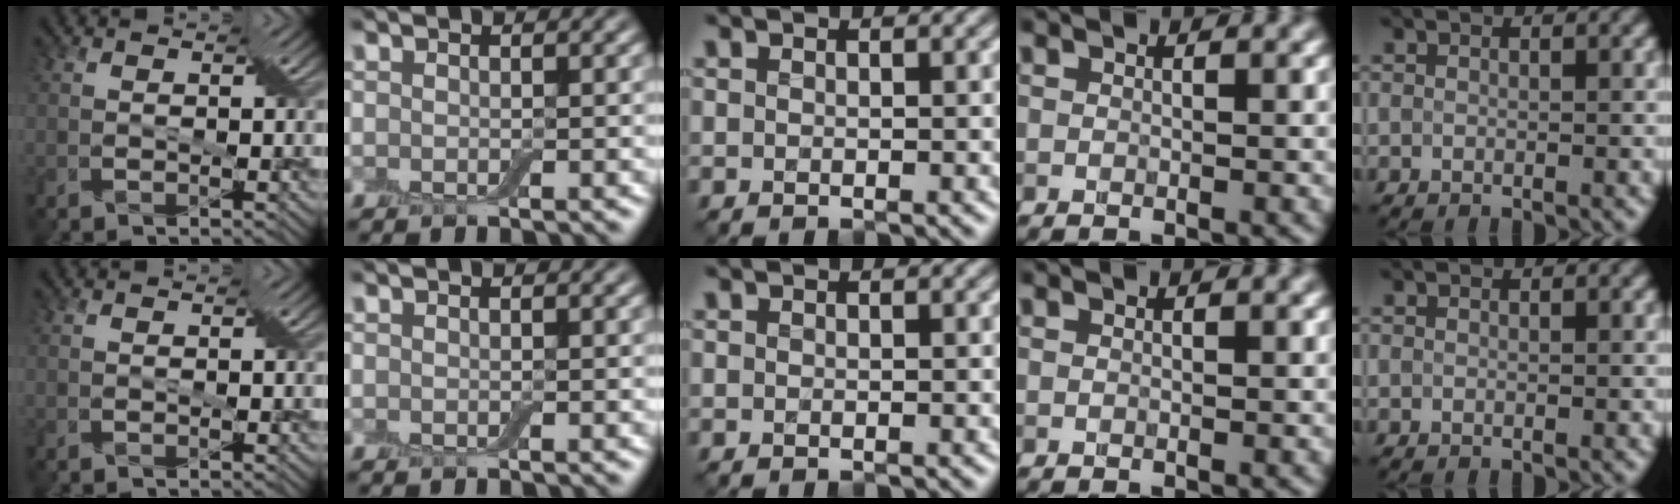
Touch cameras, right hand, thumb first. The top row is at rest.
{}